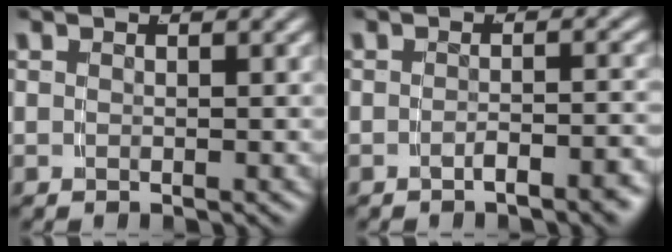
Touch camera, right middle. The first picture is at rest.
{"total": 2.3, "force": [-2.0, -0.2, 1.3], "torque": [-0.017, 0.006, -0.034]}